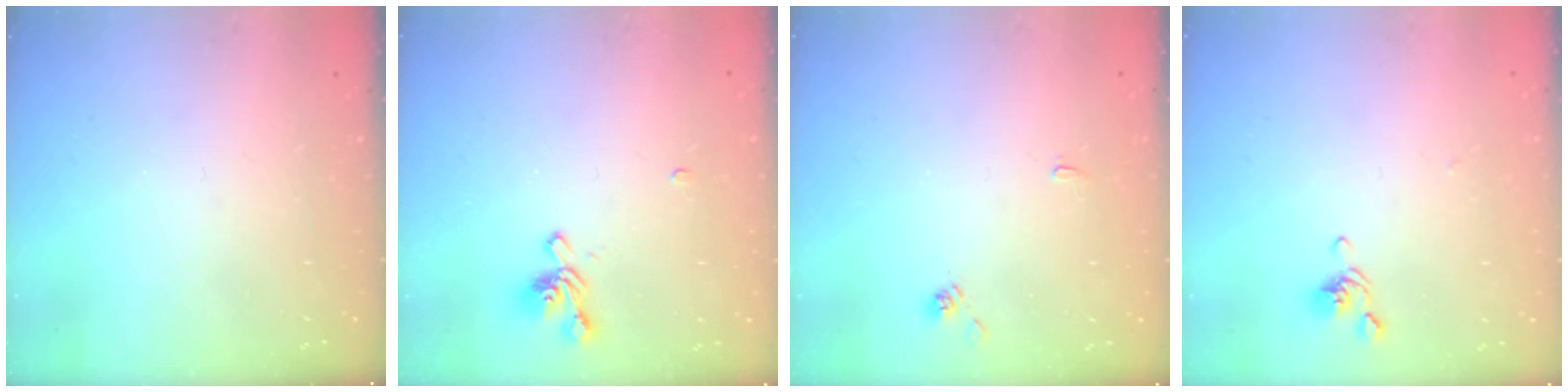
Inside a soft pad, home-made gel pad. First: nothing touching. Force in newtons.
{"total": 1.2, "press": 0.6, "slide": 1.0}
{"total": 2.1, "press": 2.1, "slide": 0.3}
{"total": 2.1, "press": 2.0, "slide": 0.7}